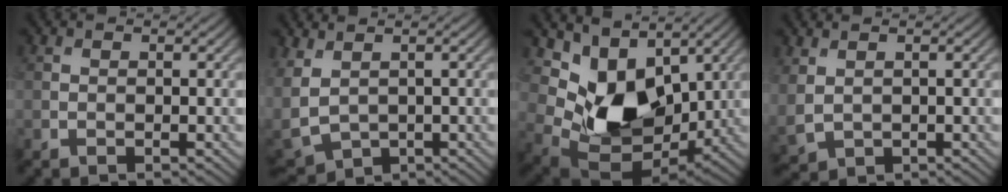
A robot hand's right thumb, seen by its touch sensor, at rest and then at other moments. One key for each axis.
{"total": 5.8, "fx": 1.4, "fy": 3.9, "fz": 4.0, "tx": -0.130, "ty": -0.015, "tz": 0.040}
{"total": 11.0, "fx": 3.5, "fy": 7.4, "fz": 7.4, "tx": -0.160, "ty": -0.023, "tz": 0.067}
{"total": 2.8, "fx": 1.0, "fy": 1.9, "fz": 1.8, "tx": -0.058, "ty": -0.005, "tz": 0.027}